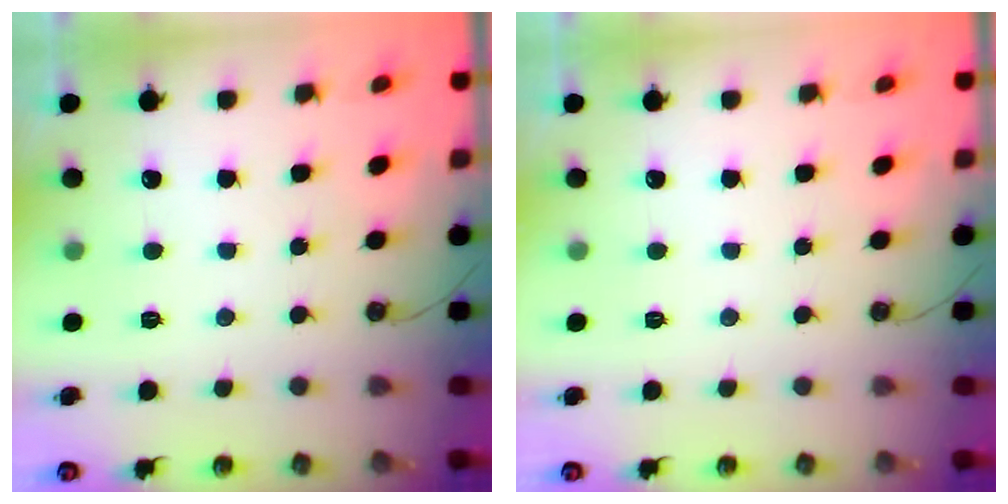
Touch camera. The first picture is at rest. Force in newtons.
{"total": 0.0}